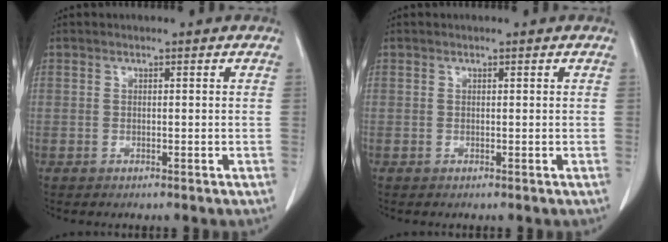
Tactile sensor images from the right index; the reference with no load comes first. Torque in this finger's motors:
{"motor_torque": [0.06, 0.00, 0.04, 0.01]}